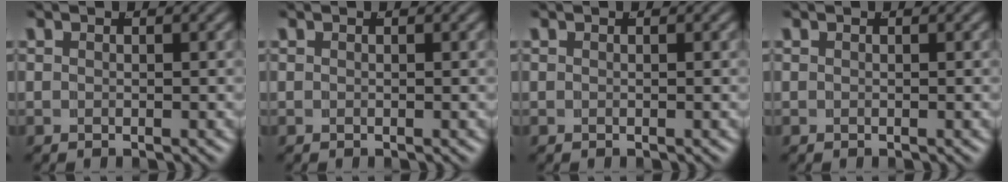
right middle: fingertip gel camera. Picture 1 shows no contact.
{"total": 0.0}
{"total": 0.0}
{"total": 0.0}